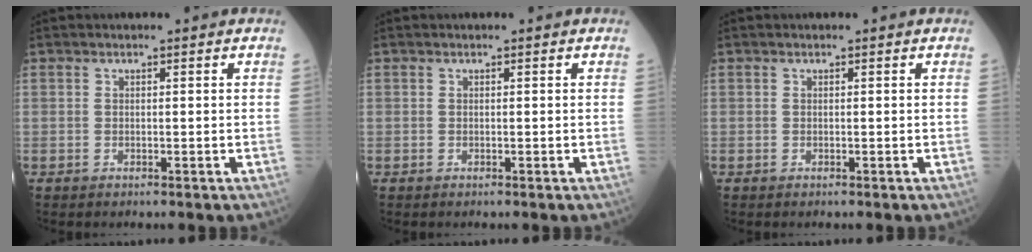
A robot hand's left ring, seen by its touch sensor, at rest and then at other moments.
{"total": 0.0}
{"total": 0.0}